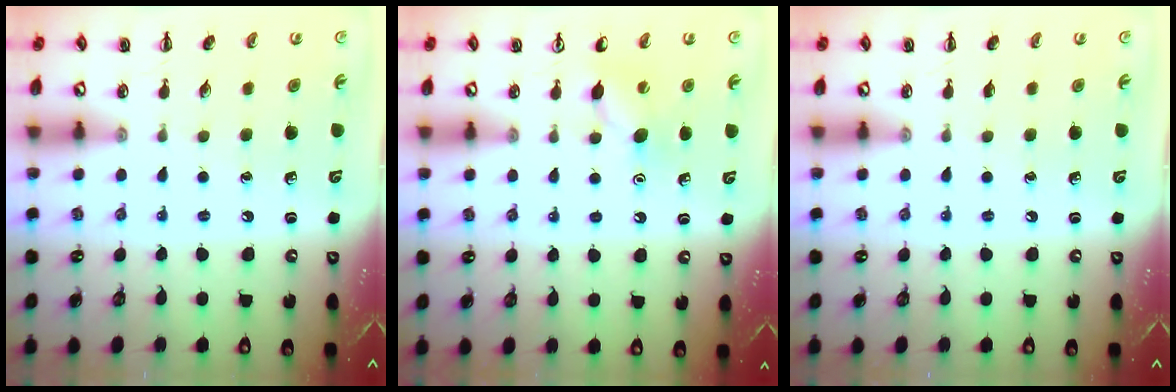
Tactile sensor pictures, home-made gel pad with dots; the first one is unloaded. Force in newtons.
{"total": 7.5, "press": 7.3, "slide": 2.0}
{"total": 0.0}